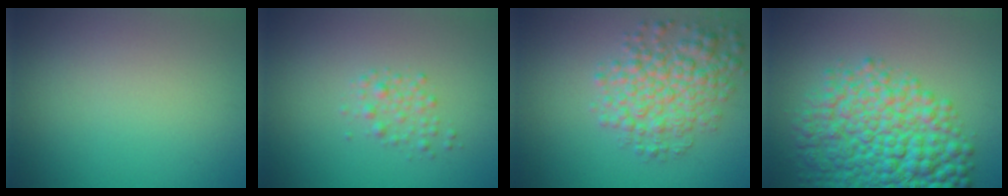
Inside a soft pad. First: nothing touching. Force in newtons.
{"total": 1.6, "press": 1.6, "slide": 0.1}
{"total": 5.5, "press": 5.5, "slide": 0.1}
{"total": 10.1, "press": 10.1, "slide": 0.3}